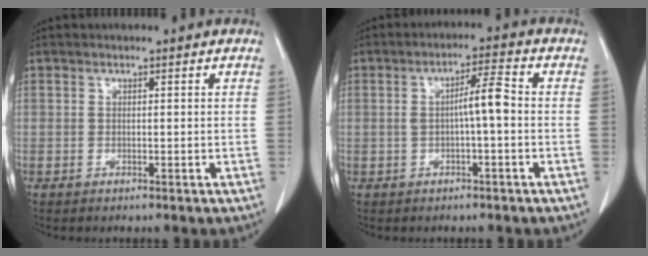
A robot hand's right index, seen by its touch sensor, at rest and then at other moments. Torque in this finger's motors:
{"motor_torque": [0.36, -0.15, 0.24, 0.05]}